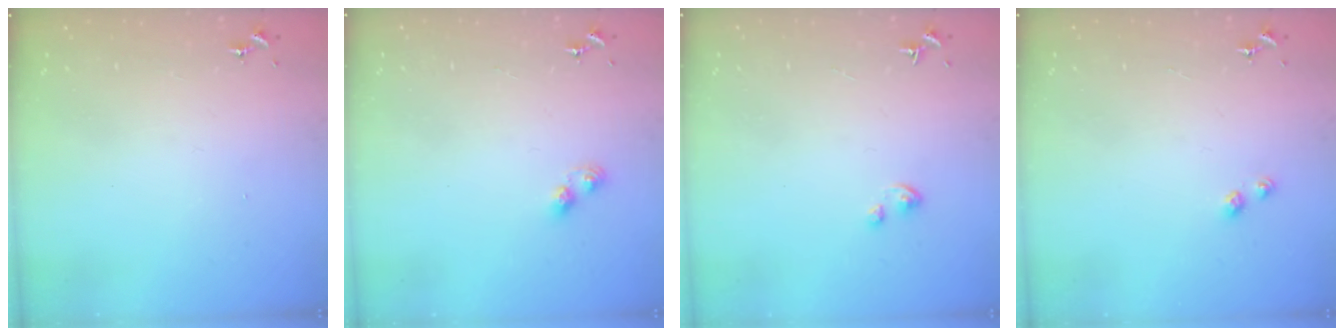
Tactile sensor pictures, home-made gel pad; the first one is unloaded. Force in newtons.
{"total": 4.2, "press": 4.2, "slide": 0.5}
{"total": 1.8, "press": 1.8, "slide": 0.1}
{"total": 2.6, "press": 2.6, "slide": 0.4}